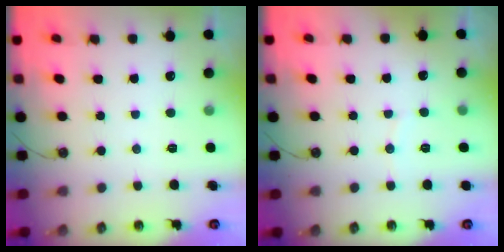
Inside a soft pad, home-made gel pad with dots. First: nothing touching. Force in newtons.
{"total": 2.2, "press": 2.2, "slide": 0.2}